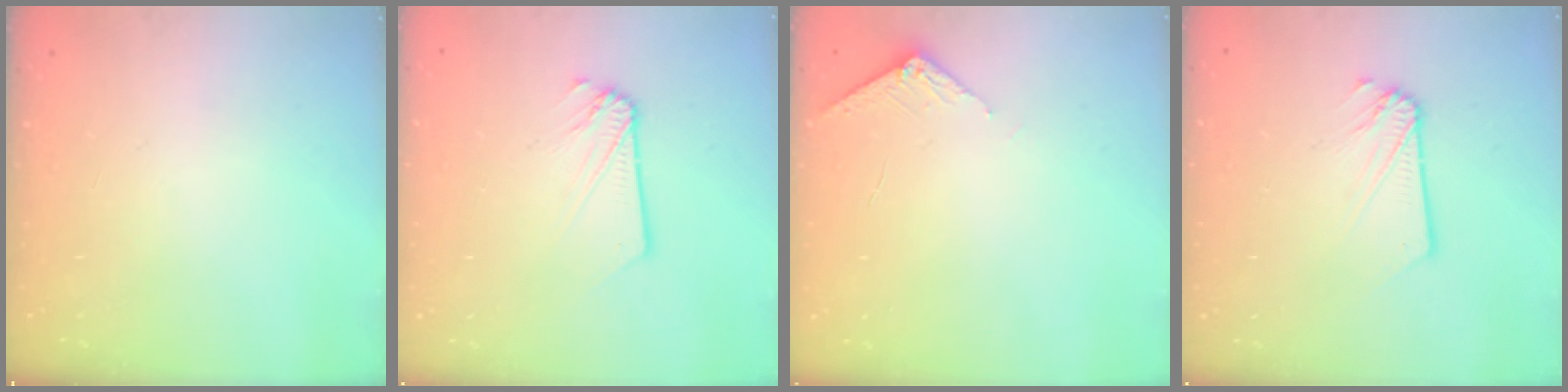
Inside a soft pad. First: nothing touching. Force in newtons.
{"total": 2.5, "press": 2.5, "slide": 0.1}
{"total": 2.9, "press": 2.9, "slide": 0.3}
{"total": 2.5, "press": 2.5, "slide": 0.1}